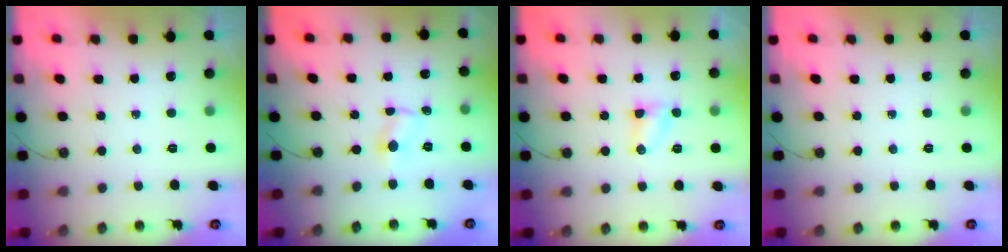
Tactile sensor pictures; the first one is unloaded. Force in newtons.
{"total": 1.7, "press": 1.7, "slide": 0.2}
{"total": 3.6, "press": 3.5, "slide": 0.4}
{"total": 0.0}